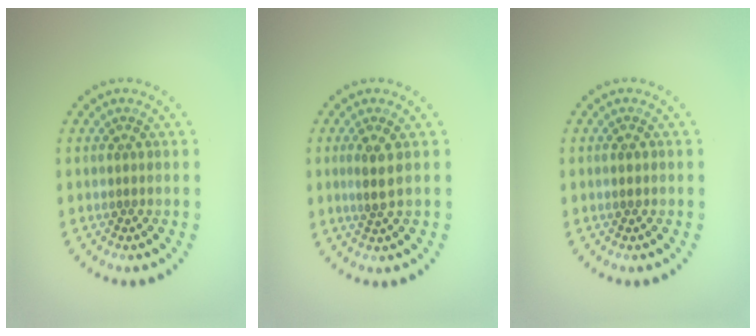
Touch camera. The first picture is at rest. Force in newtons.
{"total": 1.9, "press": 1.6, "slide": 1.0}
{"total": 0.9, "press": 0.9, "slide": 0.2}